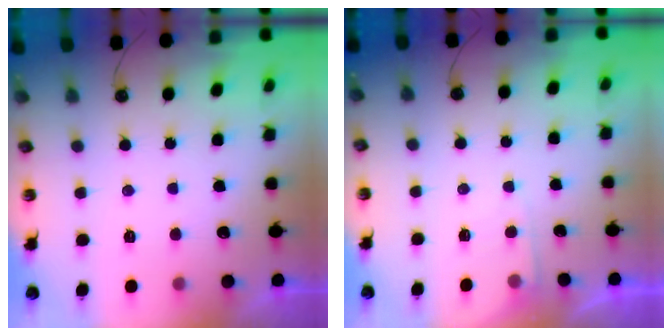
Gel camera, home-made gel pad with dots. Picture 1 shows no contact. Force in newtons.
{"total": 3.7, "press": 3.6, "slide": 0.5}